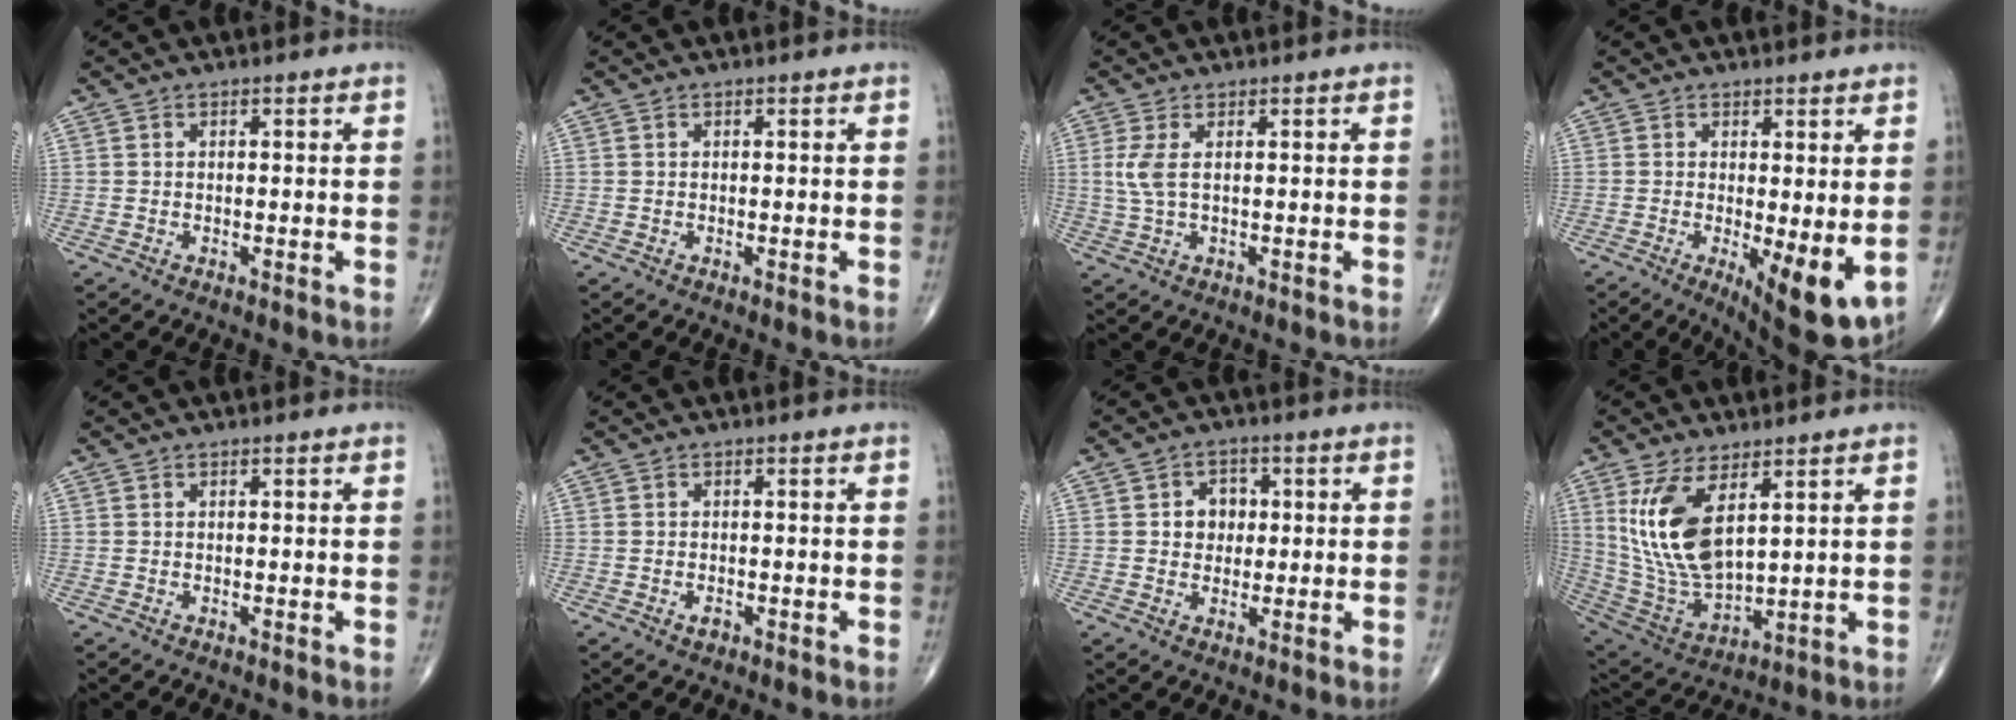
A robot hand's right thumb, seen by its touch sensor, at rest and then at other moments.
{"total": 0.0}
{"total": 3.5, "force": [0.7, 1.1, 3.2], "torque": [-0.091, 0.002, 0.019]}
{"total": 9.7, "force": [-1.5, 3.1, 9.0], "torque": [-0.123, -0.025, -0.015]}
{"total": 0.0}
{"total": 1.3, "force": [-0.7, 0.7, 0.8], "torque": [-0.010, 0.002, -0.011]}
{"total": 4.7, "force": [0.6, 3.9, 2.5], "torque": [-0.006, 0.004, 0.005]}
{"total": 15.2, "force": [5.4, 7.0, 12.4], "torque": [-0.241, -0.029, 0.125]}